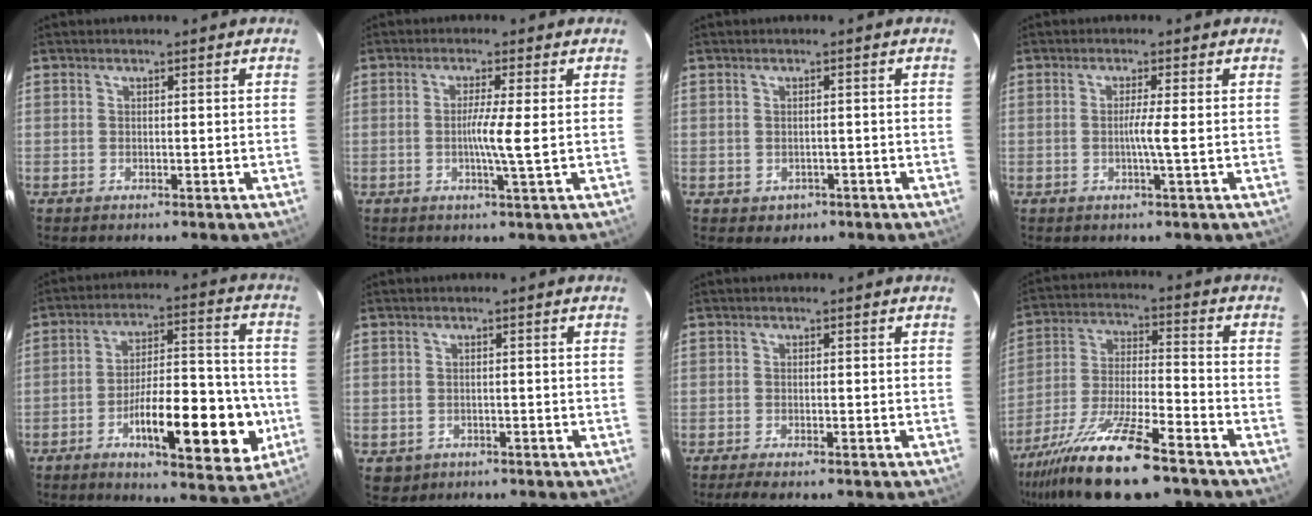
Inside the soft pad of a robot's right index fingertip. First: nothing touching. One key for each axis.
{"total": 4.2, "fx": -0.2, "fy": -0.9, "fz": 4.1, "tx": -0.077, "ty": -0.007, "tz": -0.004}
{"total": 1.9, "fx": -0.9, "fy": 1.7, "fz": 0.5, "tx": -0.004, "ty": 0.004, "tz": -0.005}
{"total": 2.5, "fx": -0.2, "fy": -0.7, "fz": 2.3, "tx": -0.044, "ty": -0.002, "tz": -0.006}
{"total": 17.6, "fx": -6.0, "fy": 4.7, "fz": 15.8, "tx": -0.236, "ty": 0.017, "tz": -0.083}
{"total": 2.9, "fx": -1.1, "fy": 2.7, "fz": 0.2, "tx": -0.003, "ty": 0.004, "tz": -0.010}
{"total": 3.1, "fx": -2.5, "fy": 0.3, "fz": 1.8, "tx": -0.027, "ty": -0.006, "tz": -0.038}
{"total": 16.7, "fx": -11.9, "fy": 2.0, "fz": 11.6, "tx": -0.225, "ty": -0.034, "tz": -0.216}